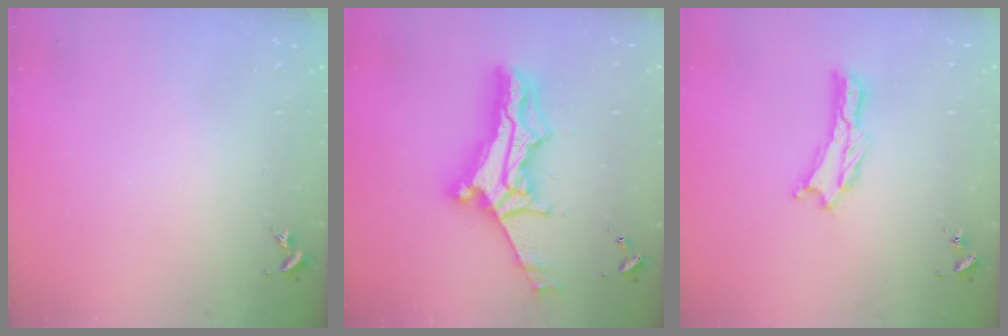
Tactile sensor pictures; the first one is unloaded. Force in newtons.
{"total": 12.3, "press": 12.2, "slide": 1.0}
{"total": 0.6, "press": 0.6, "slide": 0.2}